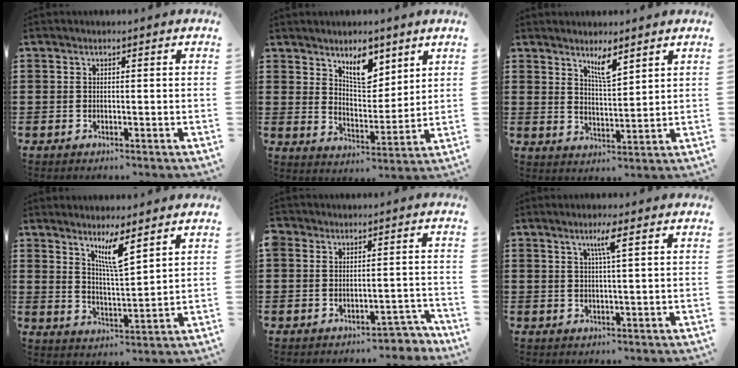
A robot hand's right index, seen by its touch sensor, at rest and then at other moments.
{"total": 7.2, "force": [4.8, 3.4, 4.1], "torque": [-0.063, -0.015, 0.081]}
{"total": 4.5, "force": [3.3, 0.9, 3.0], "torque": [-0.058, -0.001, 0.056]}
{"total": 5.8, "force": [3.8, 0.6, 4.3], "torque": [-0.080, -0.007, 0.062]}
{"total": 3.3, "force": [-2.9, 1.4, 0.4], "torque": [-0.012, 0.006, -0.063]}
{"total": 3.4, "force": [1.5, -0.2, 3.0], "torque": [-0.063, -0.002, 0.022]}